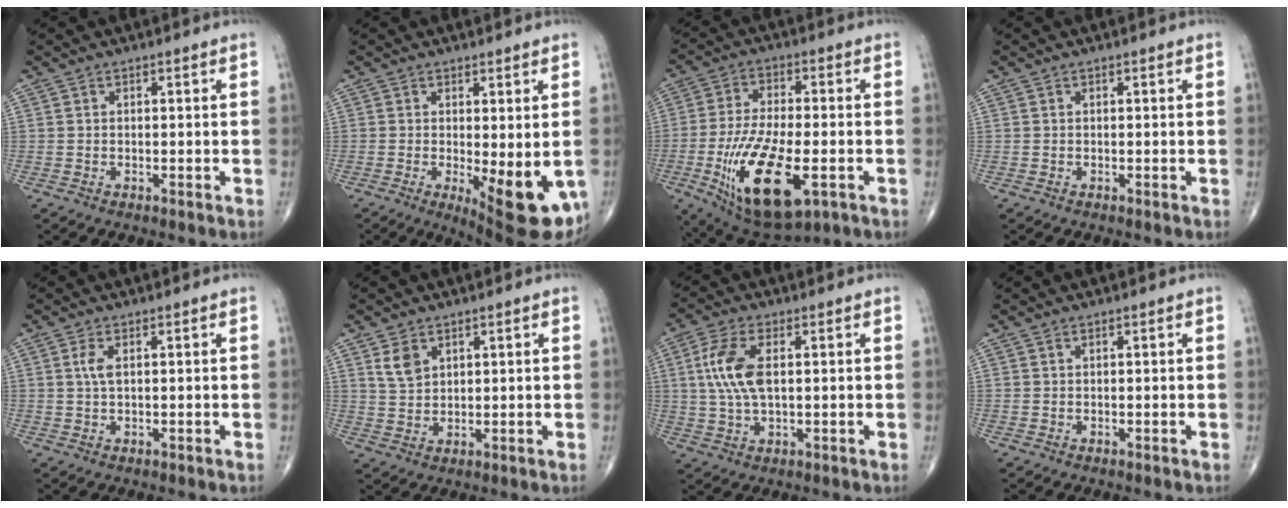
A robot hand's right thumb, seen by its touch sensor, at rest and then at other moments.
{"total": 12.5, "force": [-3.0, 4.2, 11.4], "torque": [-0.140, -0.025, -0.027]}
{"total": 19.0, "force": [-6.0, 7.9, 16.2], "torque": [-0.303, -0.004, -0.089]}
{"total": 0.0}
{"total": 2.4, "force": [0.7, 1.0, 2.1], "torque": [-0.051, 0.004, 0.017]}
{"total": 4.3, "force": [2.3, 2.8, 2.3], "torque": [-0.034, -0.012, 0.051]}
{"total": 9.0, "force": [1.6, 4.3, 7.8], "torque": [-0.176, 0.003, 0.032]}
{"total": 0.0}